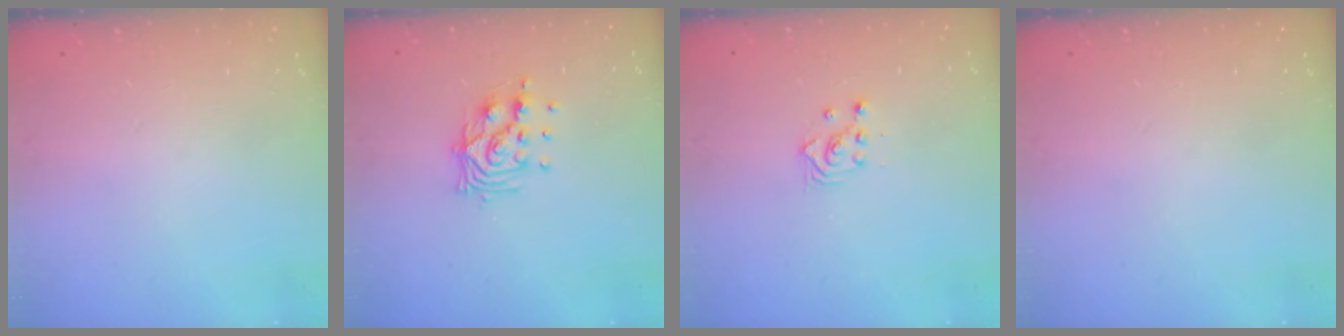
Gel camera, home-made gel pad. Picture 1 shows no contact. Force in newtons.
{"total": 11.0, "press": 11.0, "slide": 1.3}
{"total": 2.3, "press": 2.3, "slide": 0.3}
{"total": 0.0}